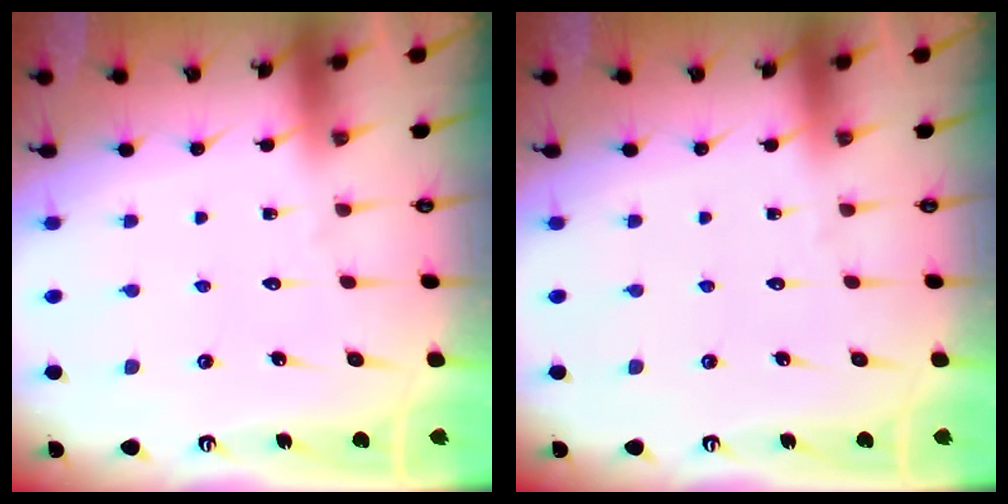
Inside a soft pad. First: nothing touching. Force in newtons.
{"total": 0.0}